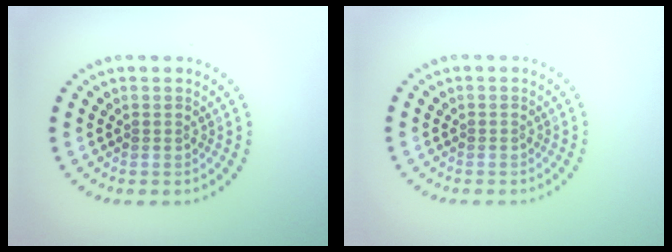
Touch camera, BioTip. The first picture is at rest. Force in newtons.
{"total": 0.0}